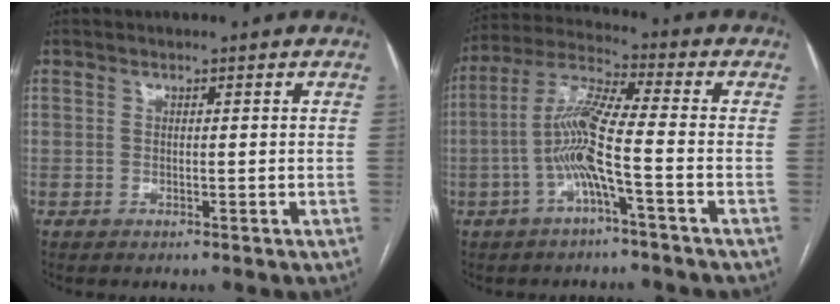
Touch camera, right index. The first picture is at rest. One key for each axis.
{"total": 9.3, "fx": -2.6, "fy": 0.1, "fz": 8.9, "tx": -0.187, "ty": 0.015, "tz": -0.057}